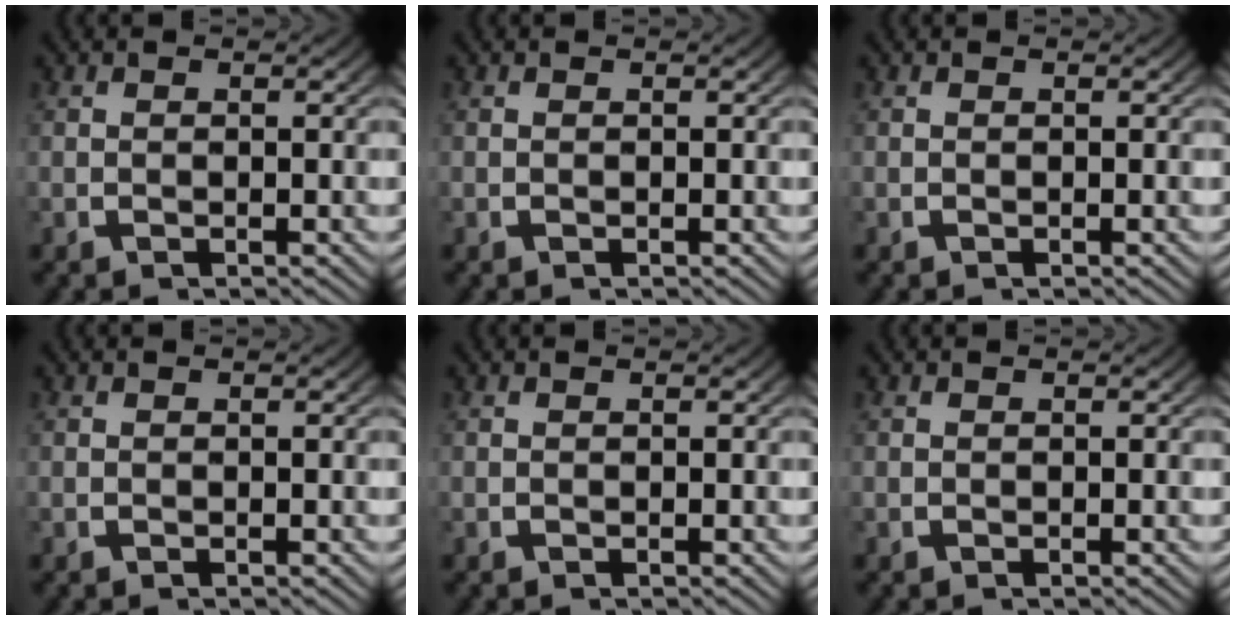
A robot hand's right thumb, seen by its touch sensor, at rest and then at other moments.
{"total": 0.0}
{"total": 0.0}
{"total": 0.0}
{"total": 0.0}
{"total": 0.0}